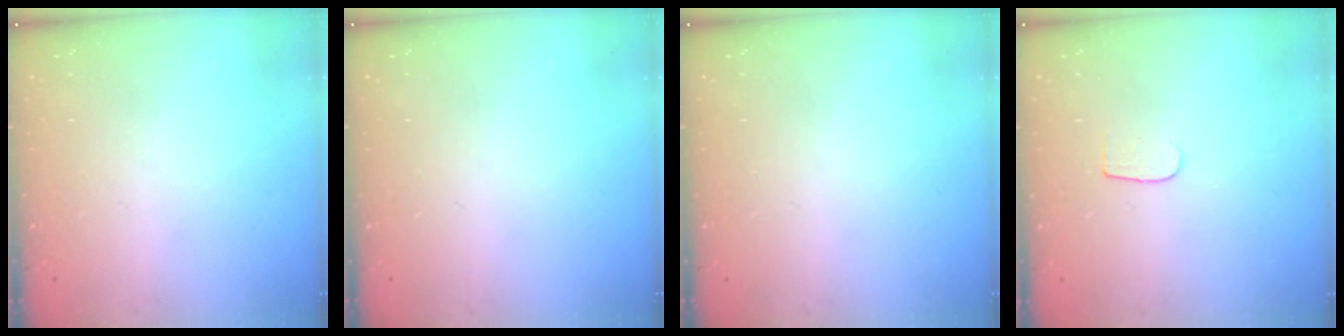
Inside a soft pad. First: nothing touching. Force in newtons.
{"total": 0.0}
{"total": 0.0}
{"total": 4.8, "press": 4.8, "slide": 0.5}